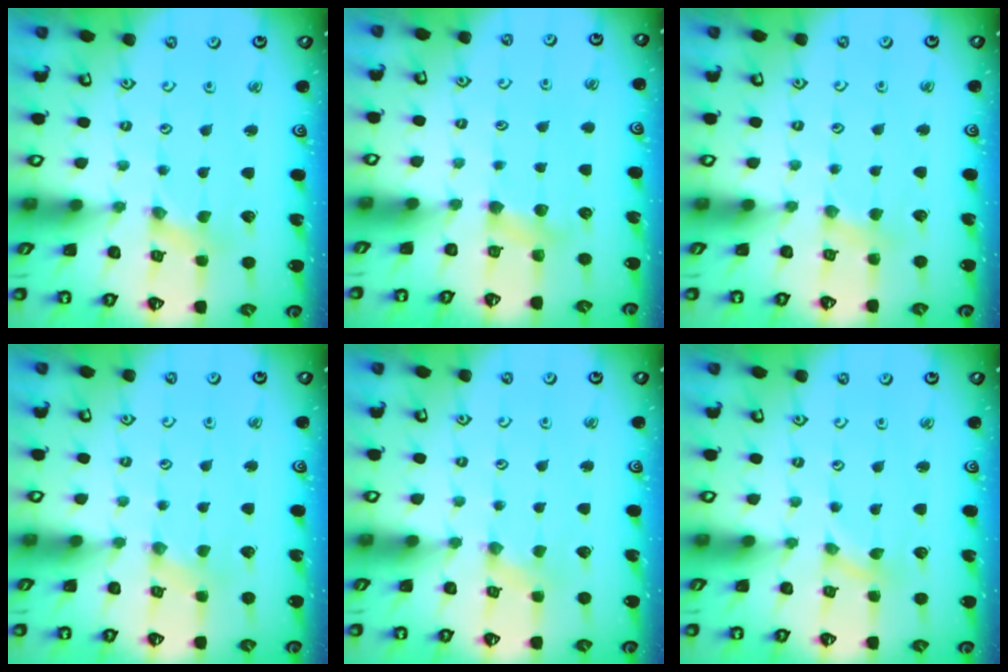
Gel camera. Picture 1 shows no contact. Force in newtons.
{"total": 4.0, "press": 4.0, "slide": 0.5}
{"total": 3.2, "press": 3.2, "slide": 0.5}
{"total": 1.2, "press": 1.2, "slide": 0.1}
{"total": 0.5, "press": 0.5, "slide": 0.2}
{"total": 0.0}